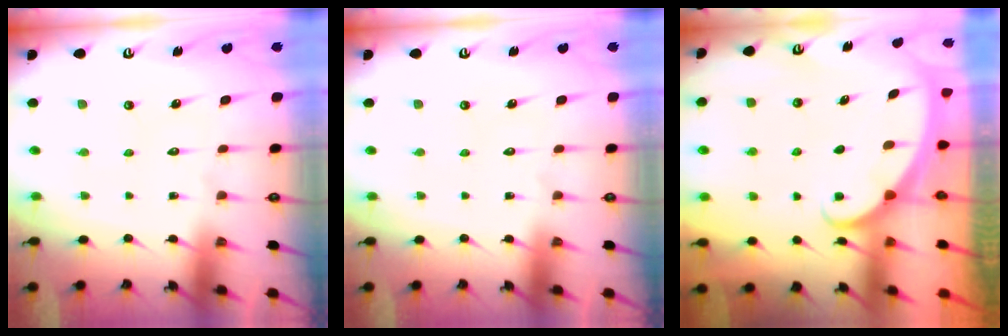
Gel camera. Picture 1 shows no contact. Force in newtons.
{"total": 0.0}
{"total": 1.7, "press": 1.7, "slide": 0.1}